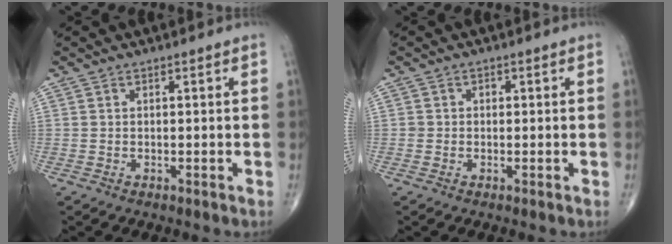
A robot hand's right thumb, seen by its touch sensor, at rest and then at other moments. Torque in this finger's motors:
{"motor_torque": [-0.13, -0.01, 0.02, -0.13, -0.02]}